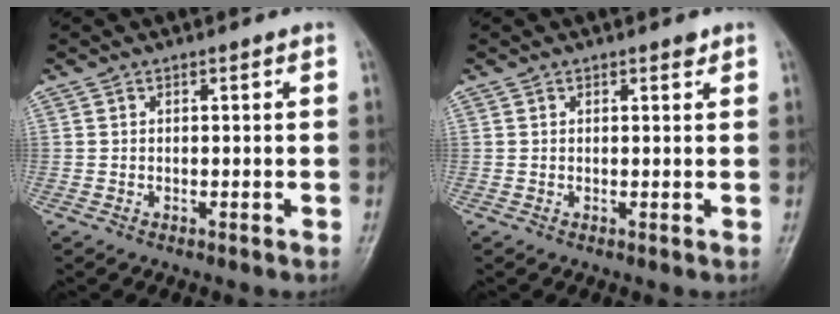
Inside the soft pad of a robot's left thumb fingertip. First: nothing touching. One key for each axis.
{"total": 1.0, "fx": 0.8, "fy": 0.5, "fz": 0.4, "tx": 0.000, "ty": -0.005, "tz": 0.008}